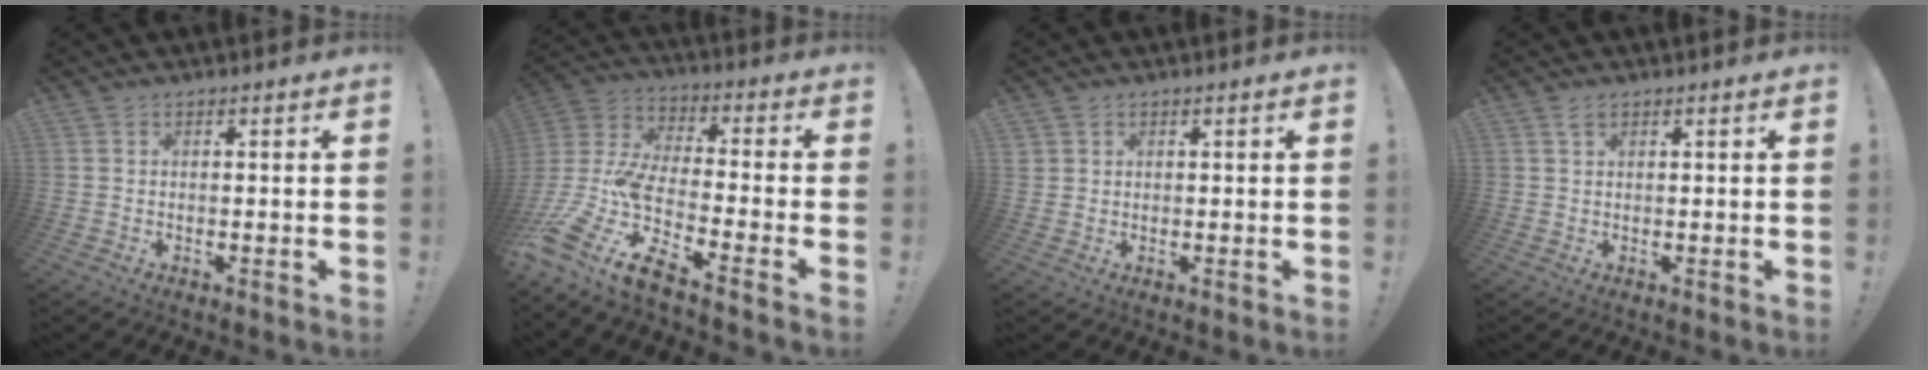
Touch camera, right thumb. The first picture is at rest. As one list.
[{"total": 13.3, "force": [-8.5, 4.6, 9.1], "torque": [-0.193, 0.017, -0.154]}, {"total": 1.3, "force": [0.7, 1.1, 0.2], "torque": [-0.005, -0.001, 0.014]}, {"total": 1.7, "force": [1.1, 0.8, 1.0], "torque": [-0.019, 0.000, 0.020]}]